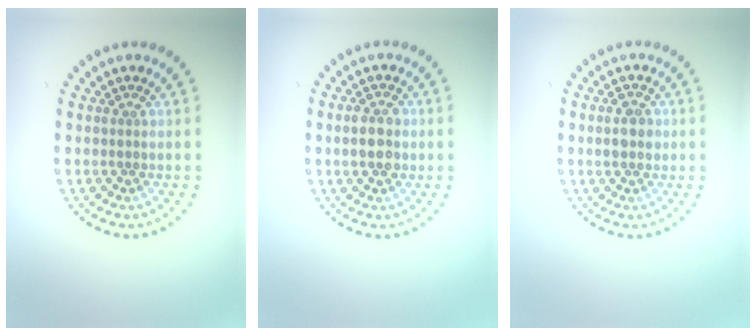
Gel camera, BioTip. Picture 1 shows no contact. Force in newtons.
{"total": 2.7, "press": 2.7, "slide": 0.1}
{"total": 2.6, "press": 2.6, "slide": 0.0}